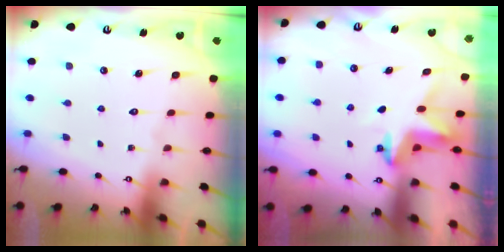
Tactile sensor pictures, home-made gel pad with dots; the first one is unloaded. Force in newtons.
{"total": 3.8, "press": 3.8, "slide": 0.3}